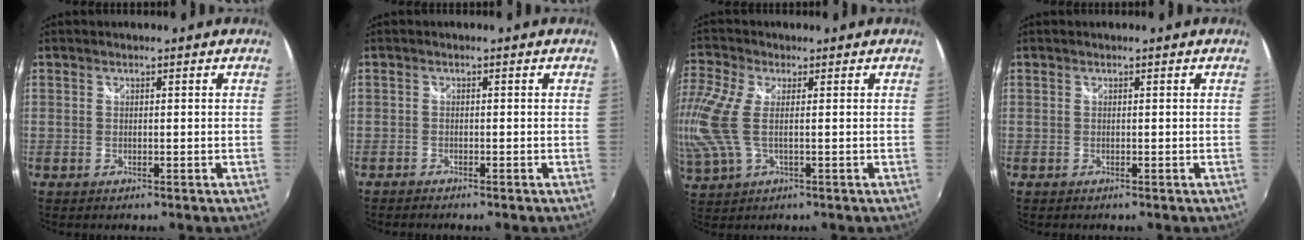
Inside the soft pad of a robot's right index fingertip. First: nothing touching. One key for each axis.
{"total": 1.9, "fx": -0.9, "fy": -1.6, "fz": -0.6, "tx": 0.005, "ty": -0.012, "tz": -0.017}
{"total": 11.5, "fx": -0.1, "fy": 5.5, "fz": 10.1, "tx": -0.239, "ty": 0.002, "tz": -0.002}
{"total": 0.0}